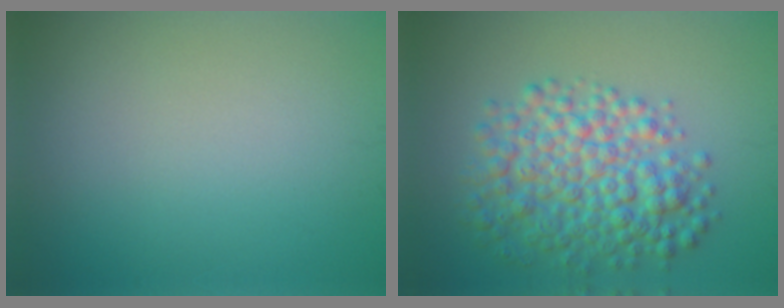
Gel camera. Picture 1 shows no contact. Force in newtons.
{"total": 7.0, "press": 7.0, "slide": 0.0}